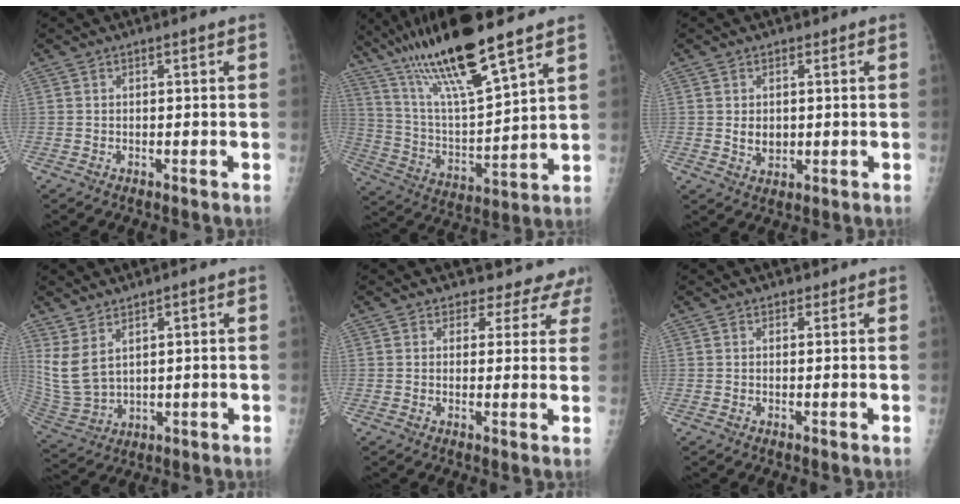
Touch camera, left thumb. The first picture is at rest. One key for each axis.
{"total": 20.5, "fx": 14.2, "fy": 3.1, "fz": 14.4, "tx": -0.256, "ty": -0.054, "tz": 0.266}
{"total": 3.6, "fx": 0.4, "fy": 2.9, "fz": 2.1, "tx": -0.020, "ty": -0.006, "tz": 0.013}
{"total": 8.1, "fx": 3.9, "fy": 4.7, "fz": 5.2, "tx": -0.107, "ty": -0.022, "tz": 0.095}
{"total": 6.2, "fx": 5.5, "fy": 3.0, "fz": 0.0, "tx": 0.040, "ty": -0.027, "tz": 0.042}
{"total": 0.8, "fx": 0.6, "fy": 0.5, "fz": 0.1, "tx": 0.006, "ty": -0.003, "tz": 0.005}